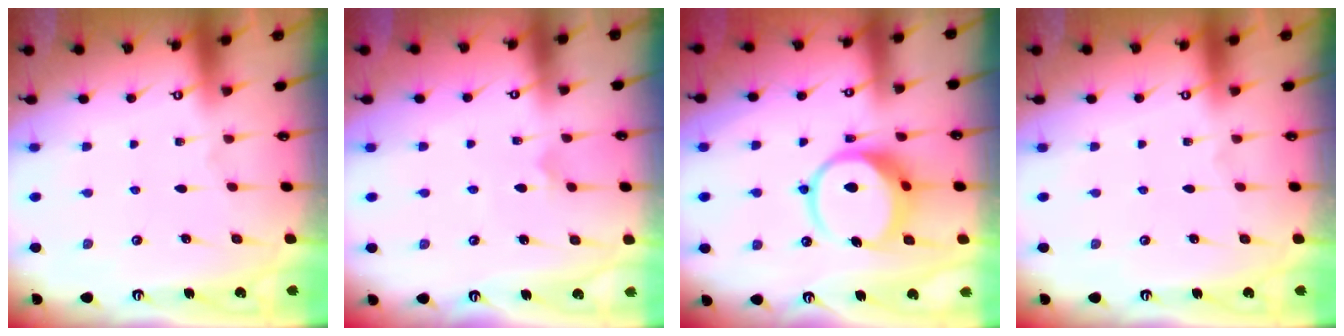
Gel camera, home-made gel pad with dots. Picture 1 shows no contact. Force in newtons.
{"total": 4.3, "press": 4.3, "slide": 0.4}
{"total": 11.9, "press": 11.7, "slide": 1.6}
{"total": 0.0}